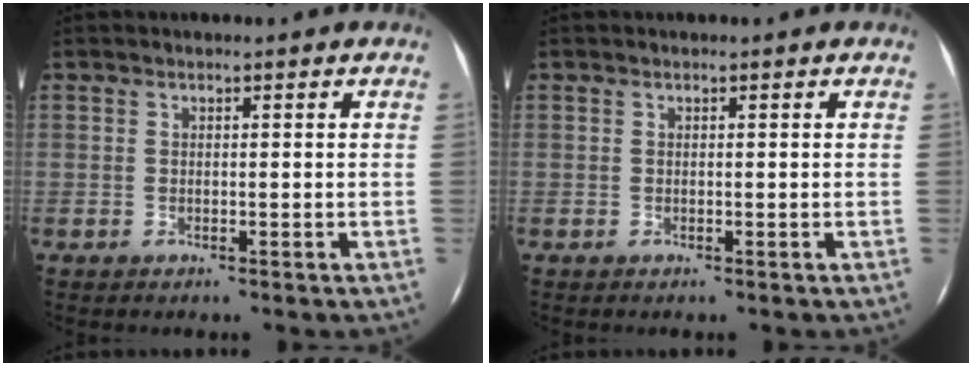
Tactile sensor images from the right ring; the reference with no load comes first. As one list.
[{"total": 0.0}]